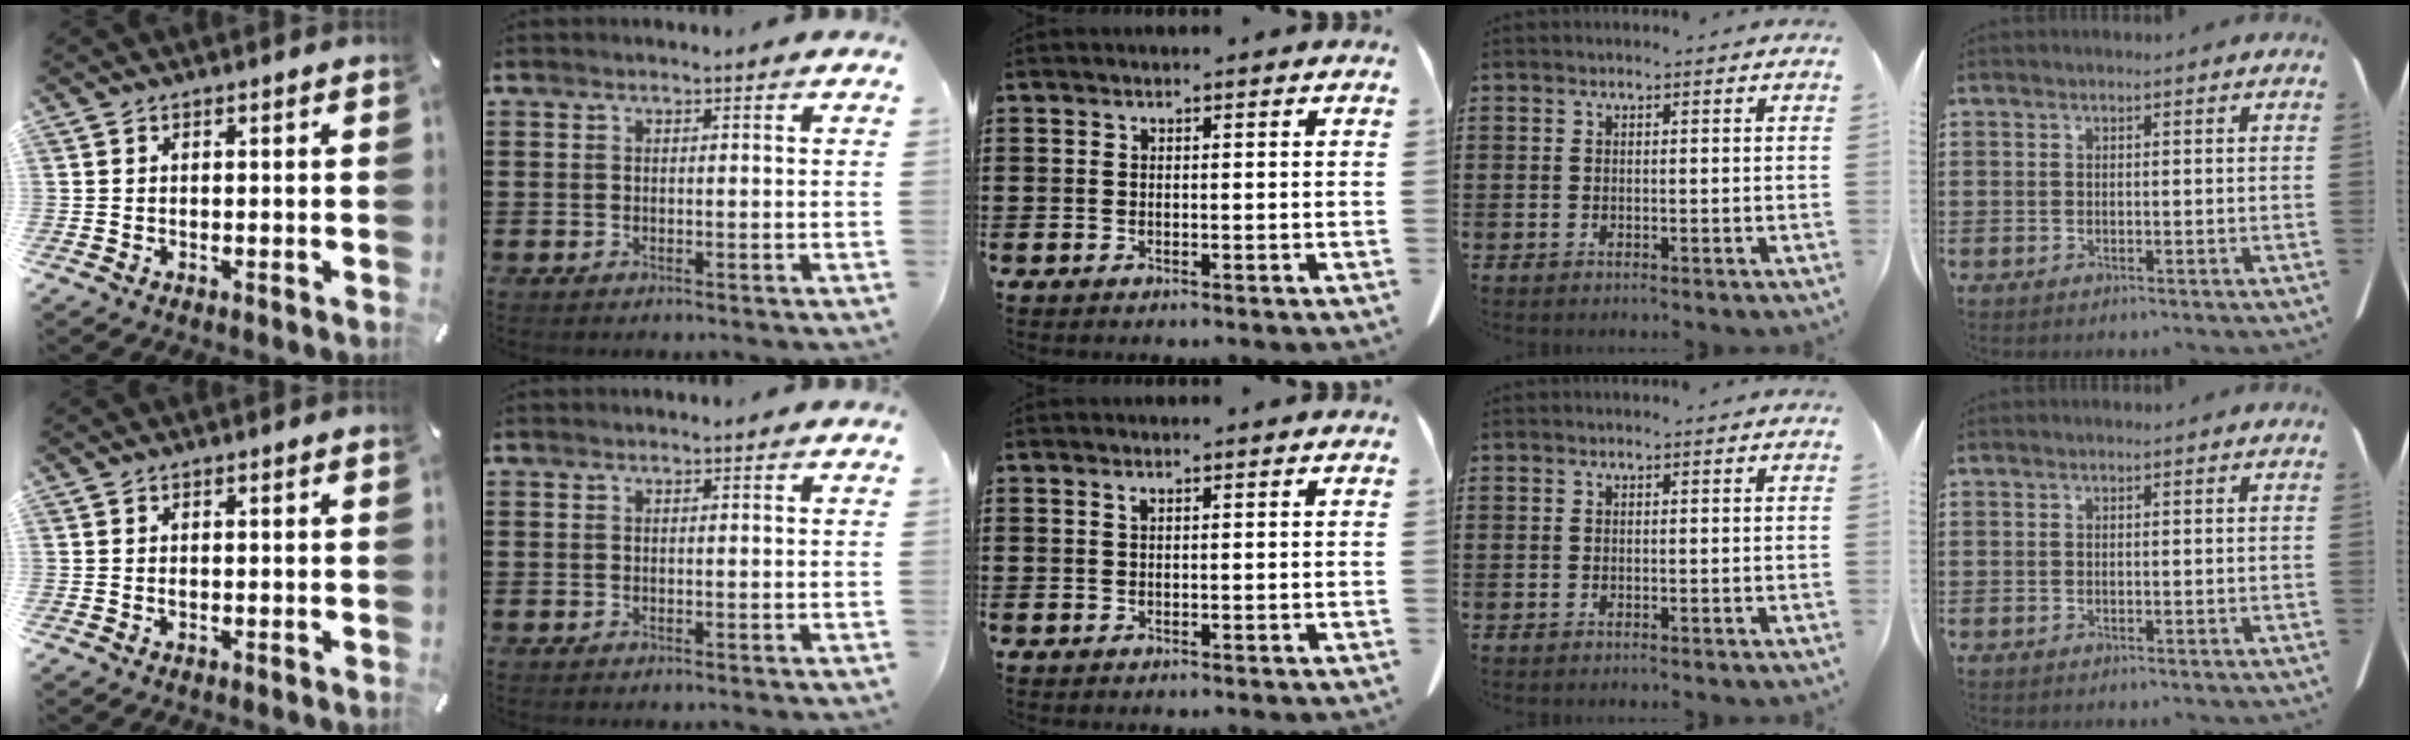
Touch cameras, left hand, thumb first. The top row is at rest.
{"thumb": {"total": 0.6, "force": [0.0, 0.3, 0.4], "torque": [-0.009, -0.001, 0.000]}, "middle": {"total": 0.7, "force": [0.4, 0.1, 0.6], "torque": [-0.014, -0.002, 0.009]}}